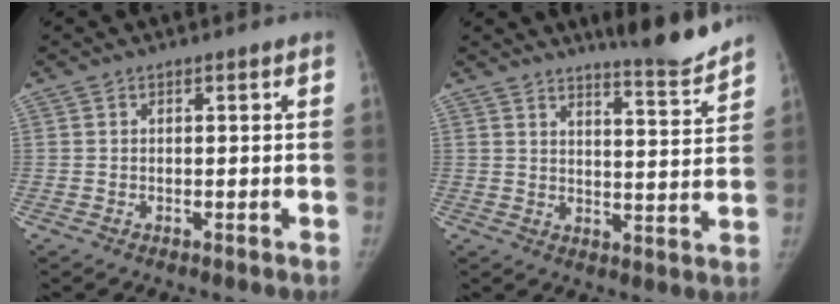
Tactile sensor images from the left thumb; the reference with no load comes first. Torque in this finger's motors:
{"motor_torque": [0.58, -0.43, 0.42, -0.29, 0.03]}